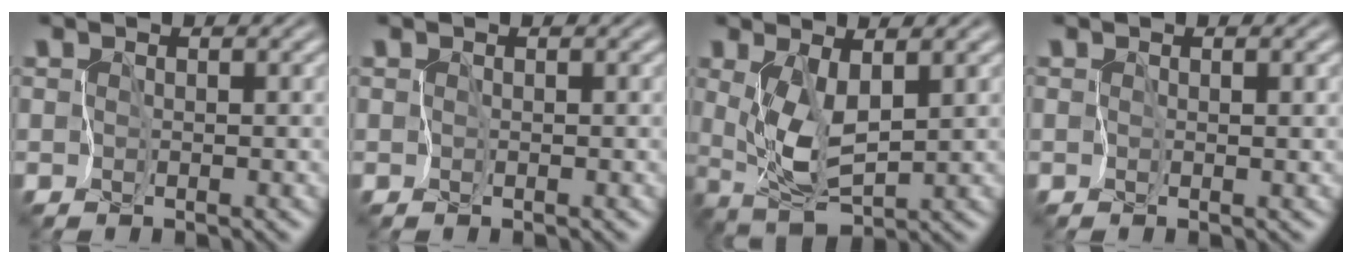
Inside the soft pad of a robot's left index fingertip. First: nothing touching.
{"total": 0.0}
{"total": 3.9, "force": [0.8, 1.3, 3.6], "torque": [-0.081, -0.013, 0.020]}
{"total": 1.0, "force": [0.2, 0.2, 1.0], "torque": [-0.014, -0.002, 0.004]}